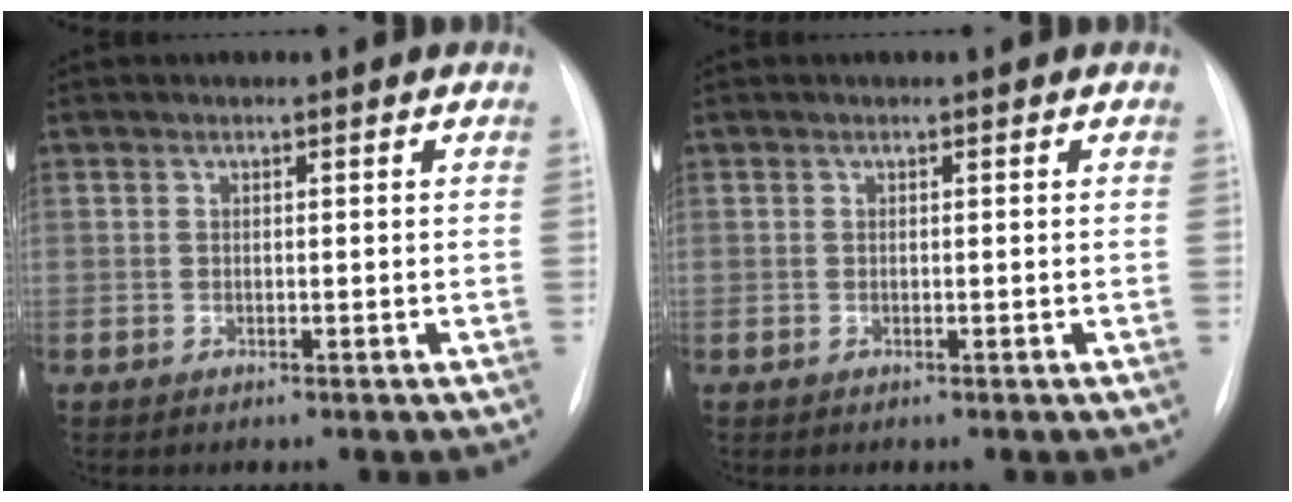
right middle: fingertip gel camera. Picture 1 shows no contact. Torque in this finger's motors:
{"motor_torque": [0.00, 0.00, 0.00, 0.00]}